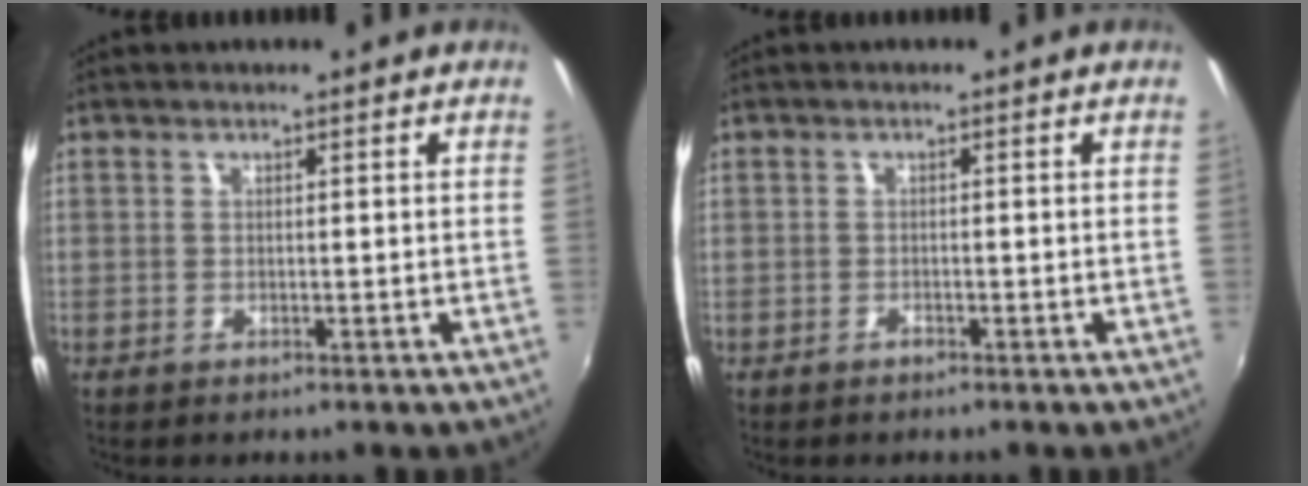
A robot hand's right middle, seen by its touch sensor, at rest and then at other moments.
{"total": 0.8, "force": [-0.7, 0.4, 0.1], "torque": [-0.002, 0.000, -0.013]}